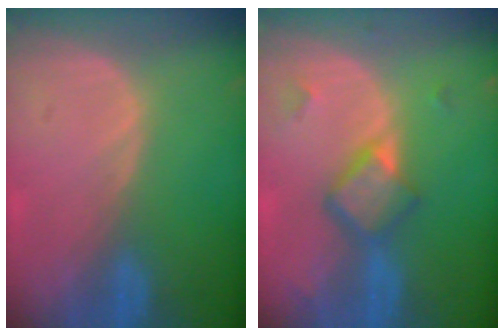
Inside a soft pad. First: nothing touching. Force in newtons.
{"total": 5.8, "press": 5.0, "slide": 3.0}